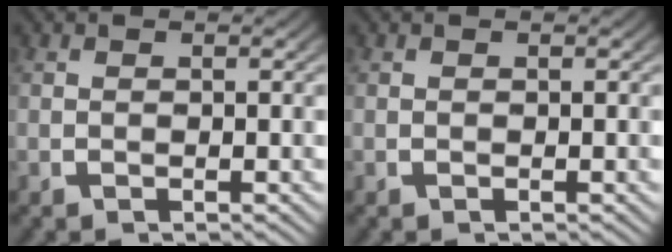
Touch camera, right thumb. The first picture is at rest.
{"total": 0.0}